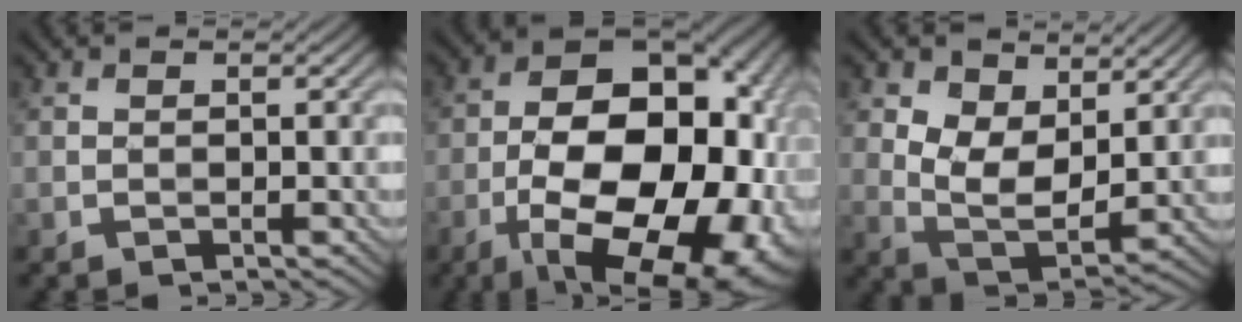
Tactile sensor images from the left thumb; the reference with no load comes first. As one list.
[{"total": 21.4, "force": [-6.4, 11.9, 16.6], "torque": [-0.250, -0.008, -0.076]}, {"total": 8.5, "force": [3.5, 5.0, 5.8], "torque": [-0.133, -0.006, 0.065]}]